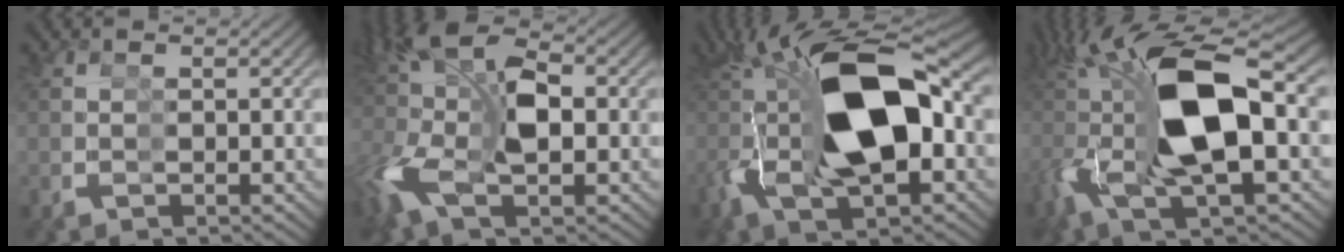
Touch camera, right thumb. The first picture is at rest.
{"total": 9.8, "force": [-2.1, 5.5, 7.8], "torque": [-0.148, -0.019, -0.029]}
{"total": 20.6, "force": [-1.2, 11.2, 17.3], "torque": [-0.289, -0.019, -0.011]}
{"total": 17.8, "force": [-1.5, 9.4, 15.1], "torque": [-0.277, -0.023, -0.011]}